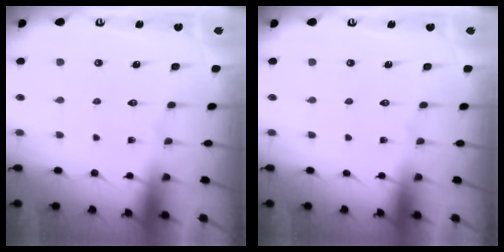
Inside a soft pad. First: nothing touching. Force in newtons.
{"total": 0.0}